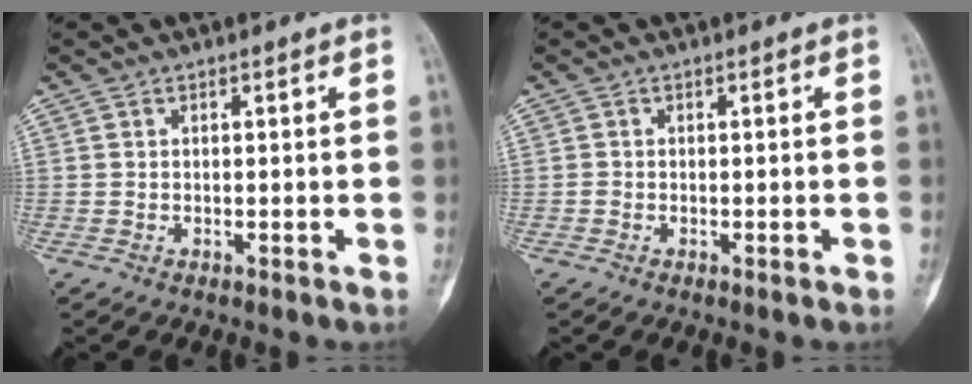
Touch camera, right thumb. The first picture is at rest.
{"total": 0.9, "force": [-0.5, 0.5, 0.6], "torque": [-0.006, 0.001, -0.008]}